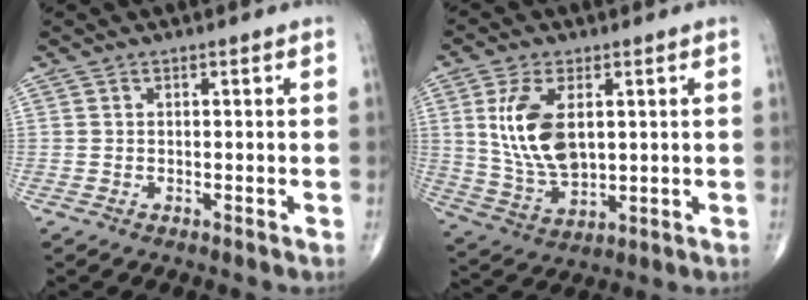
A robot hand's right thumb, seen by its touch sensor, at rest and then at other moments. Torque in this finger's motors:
{"motor_torque": [-0.14, 0.56, 1.26, 0.12, 0.15]}